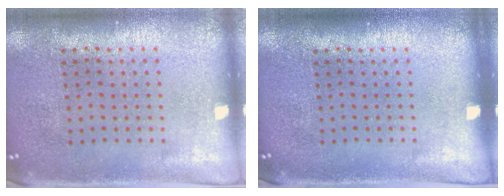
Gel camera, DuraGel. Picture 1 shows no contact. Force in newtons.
{"total": 0.0}